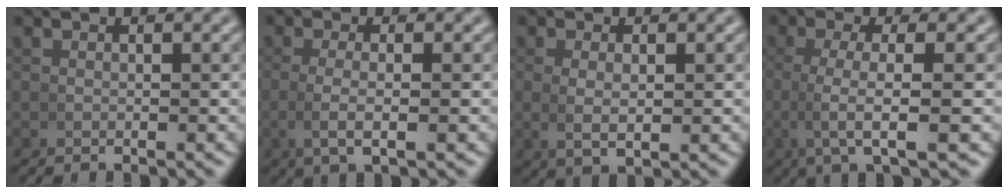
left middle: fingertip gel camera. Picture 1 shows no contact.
{"total": 2.8, "force": [-0.4, 0.5, 2.7], "torque": [-0.064, -0.008, -0.002]}
{"total": 2.2, "force": [0.3, 0.8, 2.0], "torque": [-0.042, -0.009, 0.016]}
{"total": 4.4, "force": [-0.3, 0.4, 4.3], "torque": [-0.089, -0.006, -0.002]}